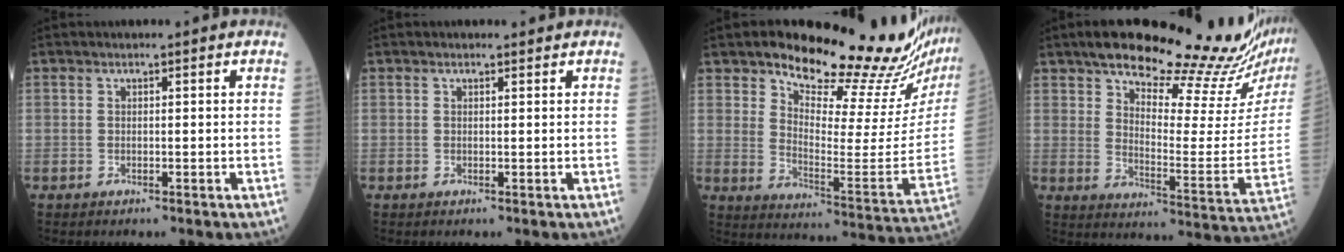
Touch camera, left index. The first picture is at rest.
{"total": 0.9, "force": [0.8, 0.4, 0.0], "torque": [0.000, 0.008, 0.010]}
{"total": 22.2, "force": [19.4, 2.2, 10.6], "torque": [-0.161, -0.089, 0.257]}
{"total": 25.5, "force": [21.7, 2.3, 13.2], "torque": [-0.183, -0.058, 0.283]}